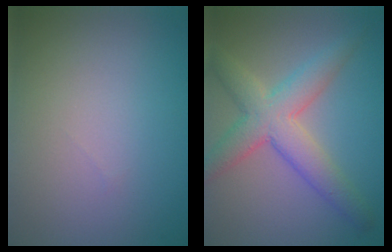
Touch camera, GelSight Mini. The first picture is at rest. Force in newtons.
{"total": 5.4, "press": 5.4, "slide": 0.3}